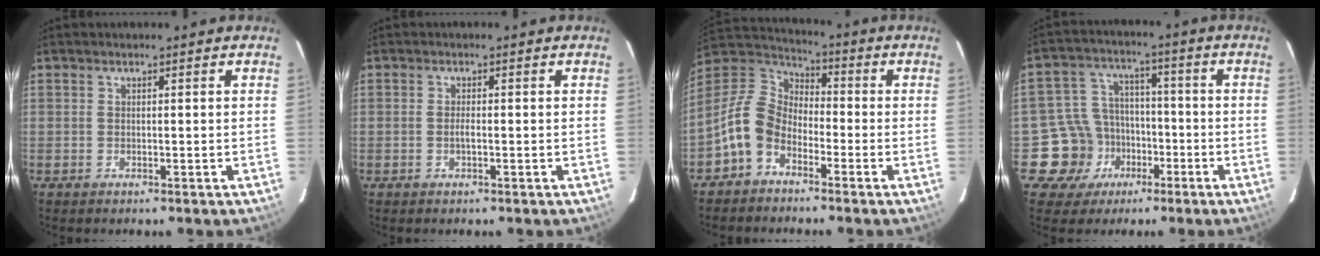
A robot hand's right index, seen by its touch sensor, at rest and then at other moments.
{"total": 1.2, "force": [-0.4, 0.2, 1.1], "torque": [-0.021, 0.000, -0.007]}
{"total": 10.3, "force": [-5.3, 6.9, 5.4], "torque": [-0.120, 0.021, -0.116]}
{"total": 10.4, "force": [-4.8, 9.2, 1.3], "torque": [-0.052, 0.035, -0.067]}